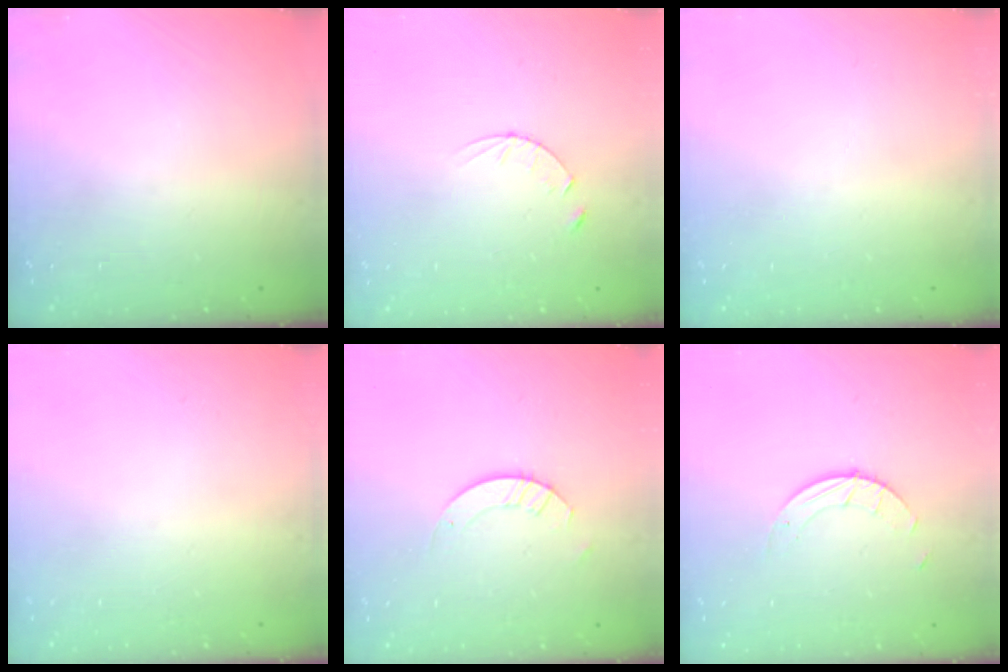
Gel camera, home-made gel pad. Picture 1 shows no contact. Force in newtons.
{"total": 3.5, "press": 3.5, "slide": 0.4}
{"total": 0.0}
{"total": 0.0}
{"total": 3.2, "press": 3.2, "slide": 0.3}
{"total": 2.6, "press": 2.6, "slide": 0.3}